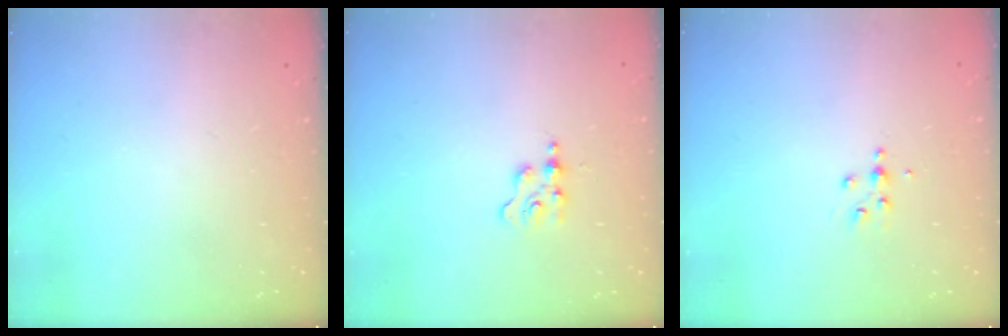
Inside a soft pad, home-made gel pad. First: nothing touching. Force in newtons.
{"total": 1.9, "press": 1.9, "slide": 0.2}
{"total": 3.8, "press": 3.7, "slide": 0.4}